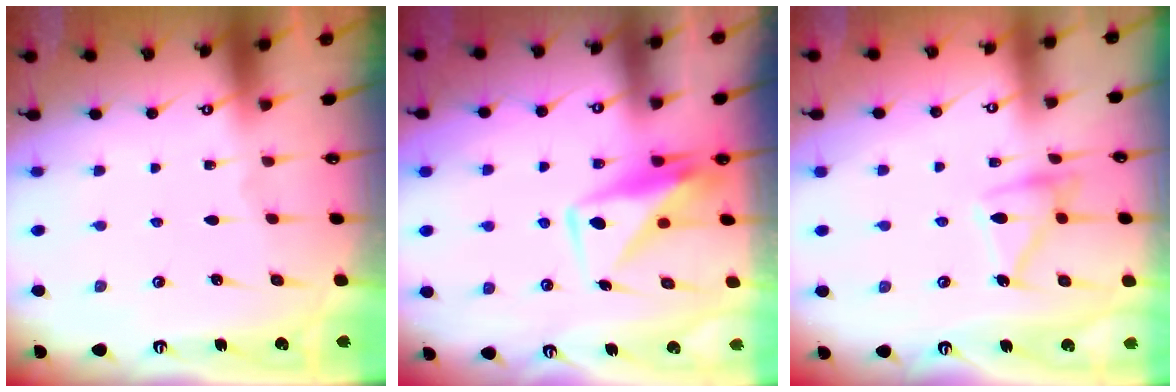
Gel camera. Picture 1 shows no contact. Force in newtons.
{"total": 9.5, "press": 9.4, "slide": 0.7}
{"total": 13.7, "press": 13.7, "slide": 0.9}